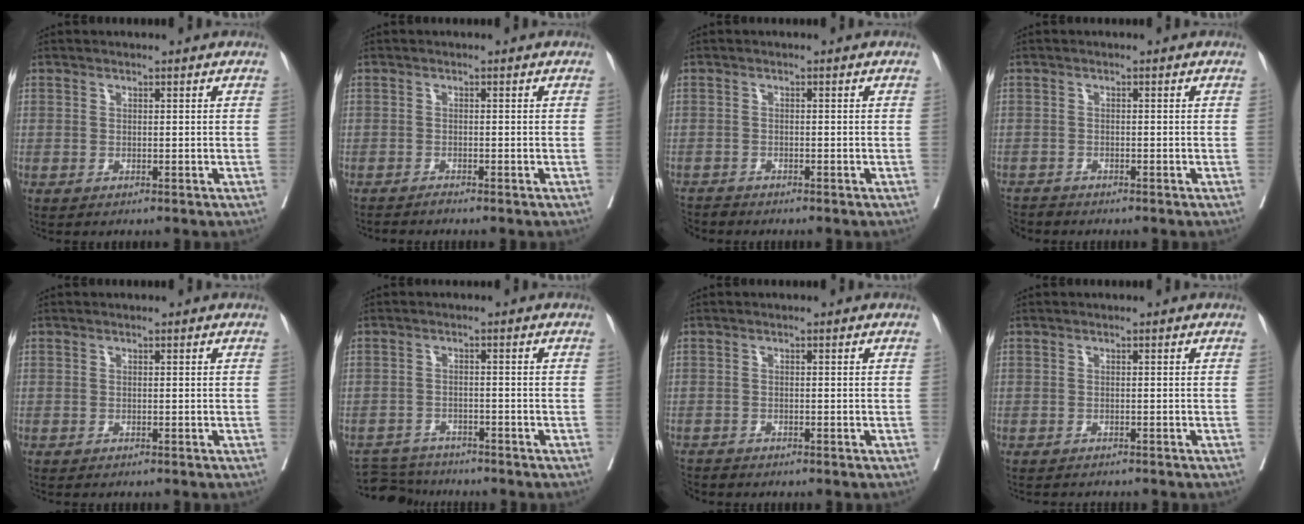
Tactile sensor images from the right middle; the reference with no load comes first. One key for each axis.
{"total": 0.8, "fx": -0.8, "fy": -0.3, "fz": 0.0, "tx": -0.002, "ty": -0.002, "tz": -0.015}
{"total": 2.9, "fx": -2.8, "fy": 0.7, "fz": -0.2, "tx": 0.004, "ty": -0.010, "tz": -0.053}
{"total": 3.0, "fx": -2.9, "fy": 0.8, "fz": -0.1, "tx": 0.003, "ty": -0.009, "tz": -0.055}
{"total": 1.3, "fx": -1.2, "fy": 0.1, "fz": 0.5, "tx": -0.006, "ty": -0.001, "tz": -0.016}
{"total": 5.1, "fx": -5.0, "fy": 0.9, "fz": -0.4, "tx": 0.007, "ty": -0.006, "tz": -0.088}
{"total": 2.5, "fx": -2.3, "fy": 0.8, "fz": -0.1, "tx": 0.001, "ty": -0.008, "tz": -0.045}
{"total": 2.8, "fx": -2.7, "fy": 0.6, "fz": 0.6, "tx": -0.007, "ty": -0.005, "tz": -0.036}